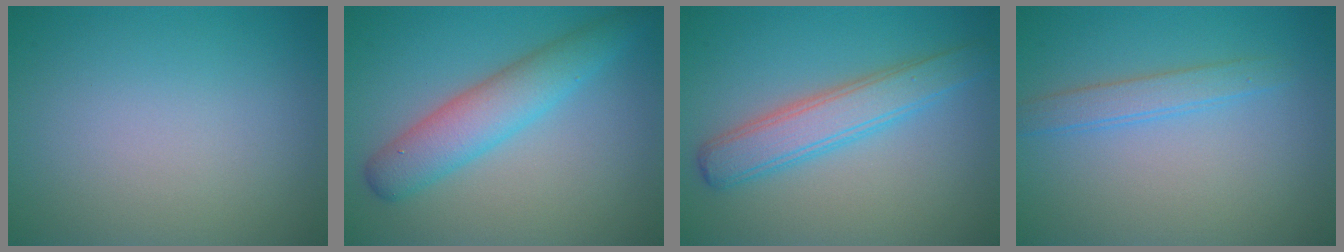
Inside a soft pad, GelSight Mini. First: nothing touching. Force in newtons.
{"total": 4.7, "press": 4.7, "slide": 0.3}
{"total": 4.3, "press": 4.3, "slide": 0.1}
{"total": 2.0, "press": 2.0, "slide": 0.2}